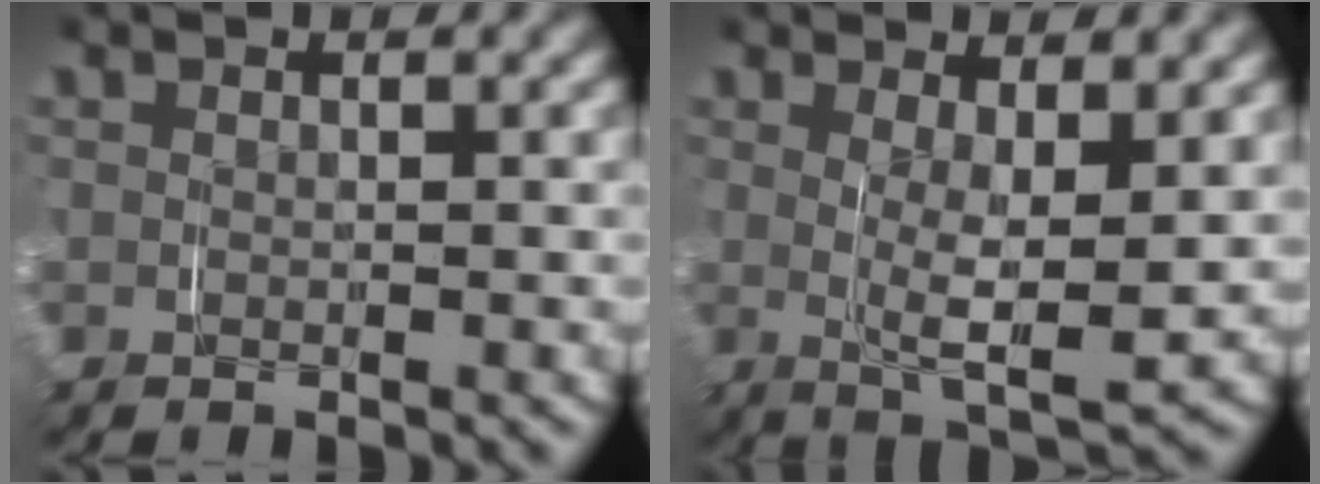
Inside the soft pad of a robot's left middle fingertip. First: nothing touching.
{"total": 5.0, "force": [0.6, 1.4, 4.8], "torque": [-0.081, -0.021, 0.014]}